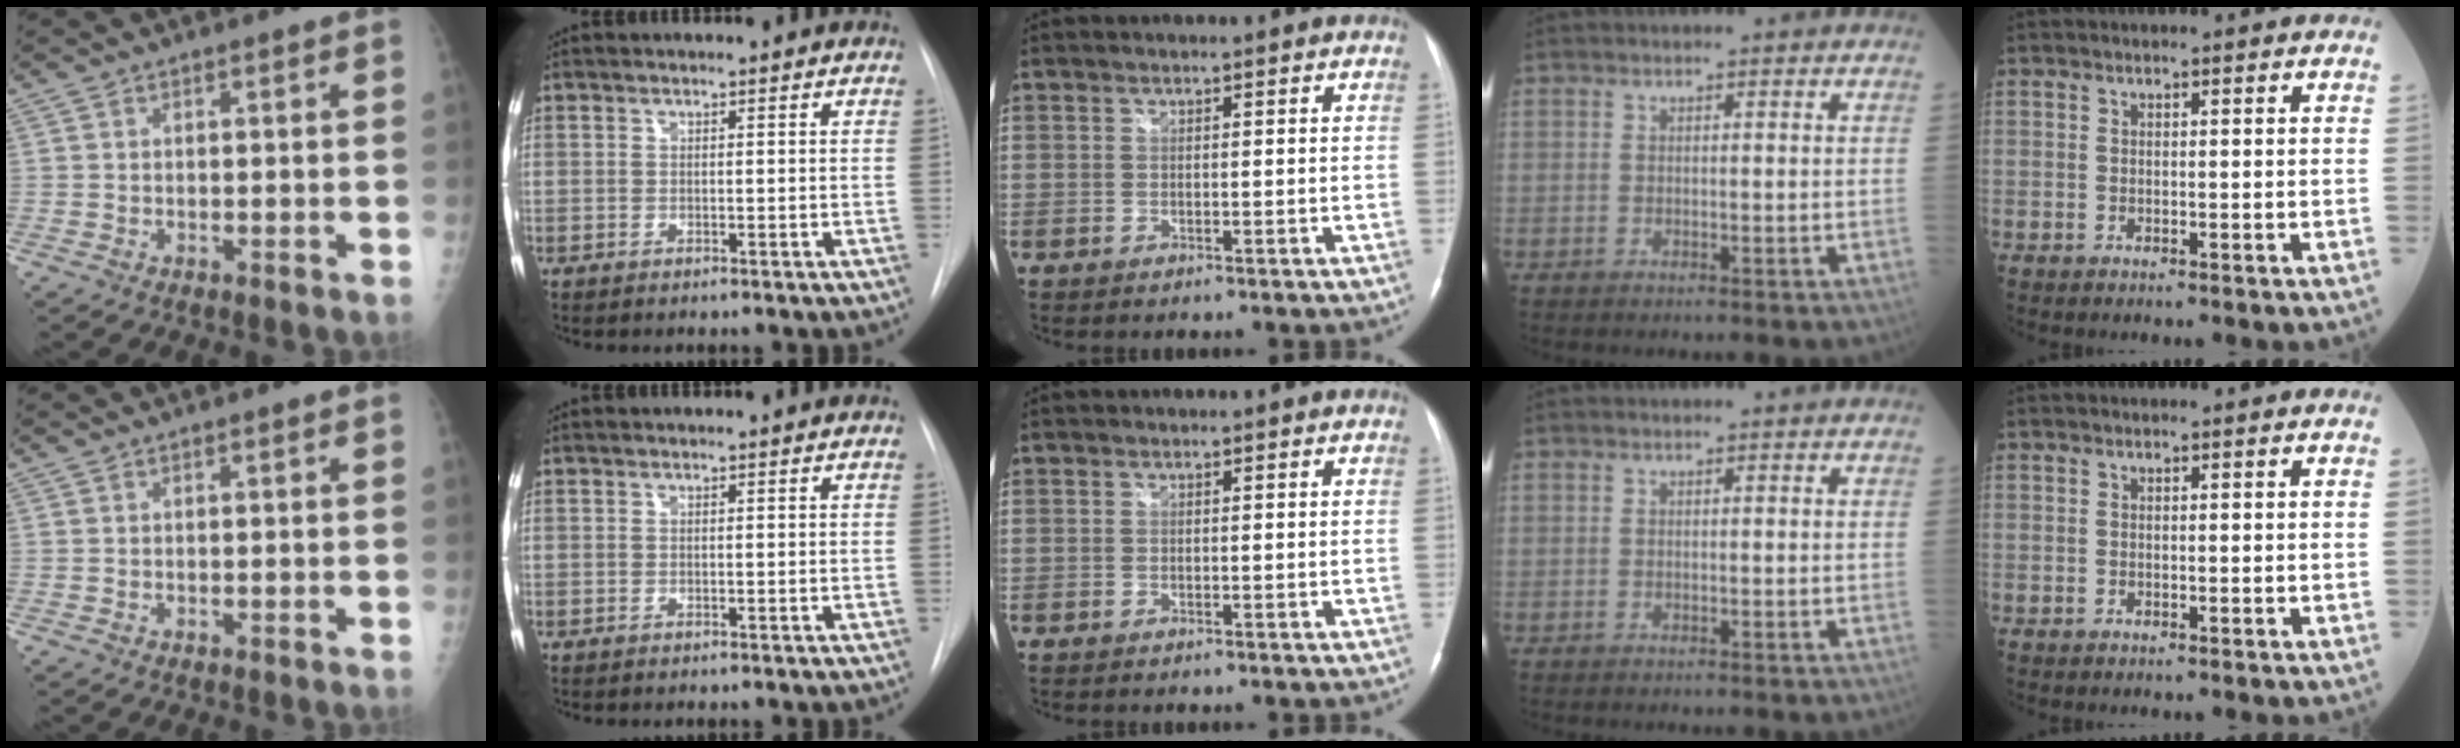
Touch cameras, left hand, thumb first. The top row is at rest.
{}